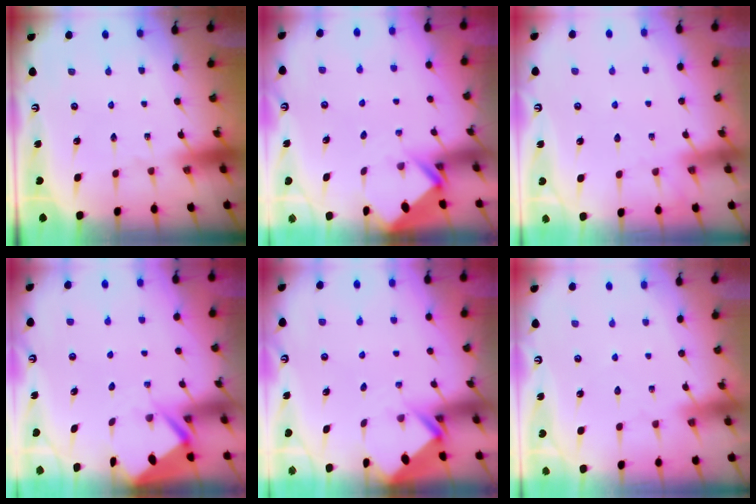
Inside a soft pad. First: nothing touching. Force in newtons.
{"total": 2.8, "press": 2.8, "slide": 0.2}
{"total": 4.9, "press": 4.9, "slide": 0.7}
{"total": 3.4, "press": 3.4, "slide": 0.3}
{"total": 2.7, "press": 2.7, "slide": 0.2}
{"total": 2.5, "press": 2.5, "slide": 0.4}